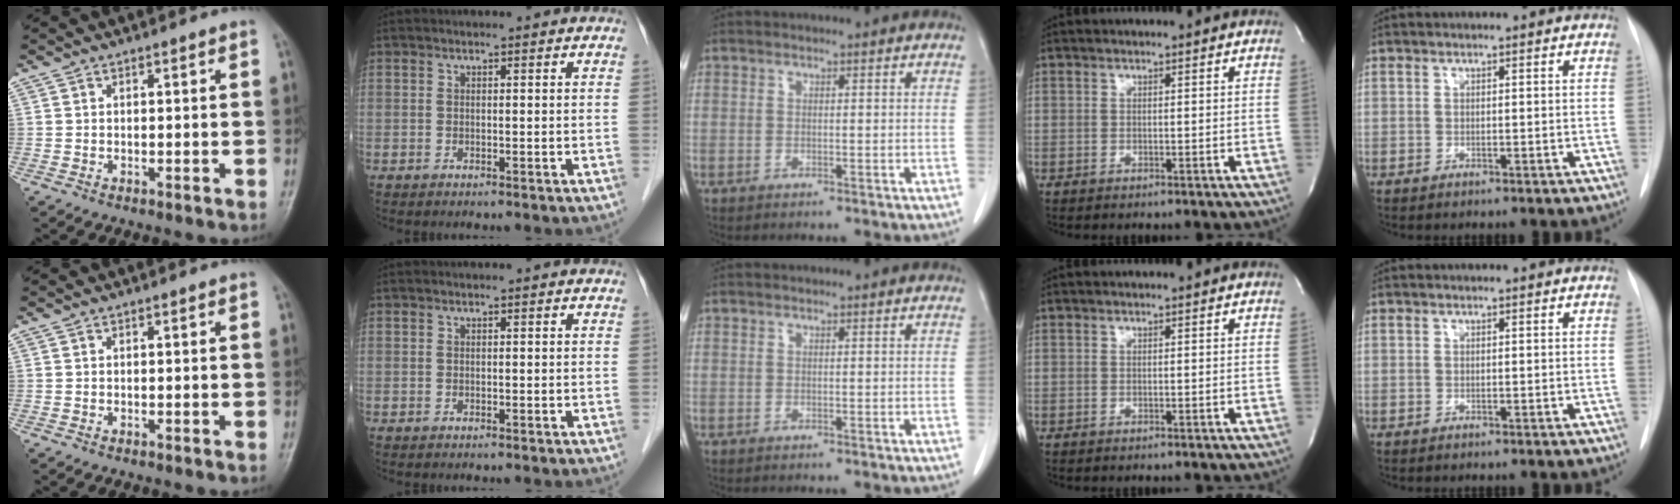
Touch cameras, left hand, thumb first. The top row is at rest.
{}